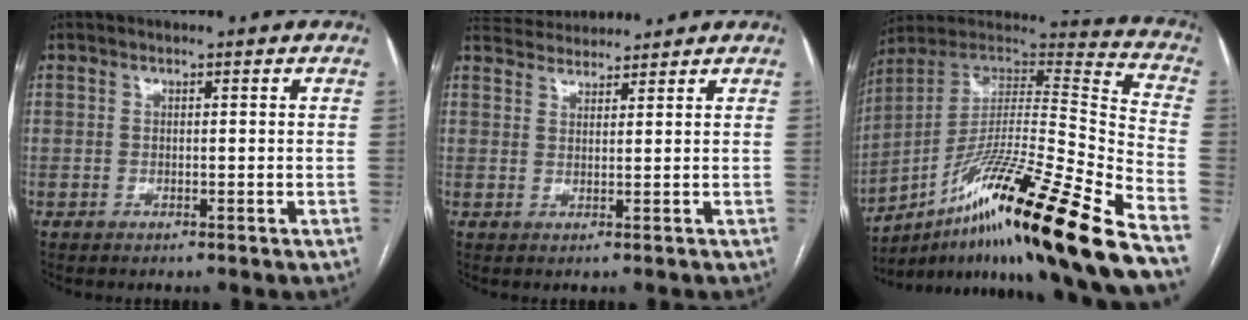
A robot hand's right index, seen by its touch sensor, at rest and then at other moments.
{"total": 5.1, "force": [5.0, 0.7, 0.8], "torque": [-0.022, 0.038, 0.080]}
{"total": 29.6, "force": [-19.1, -0.4, 22.6], "torque": [-0.310, -0.008, -0.330]}